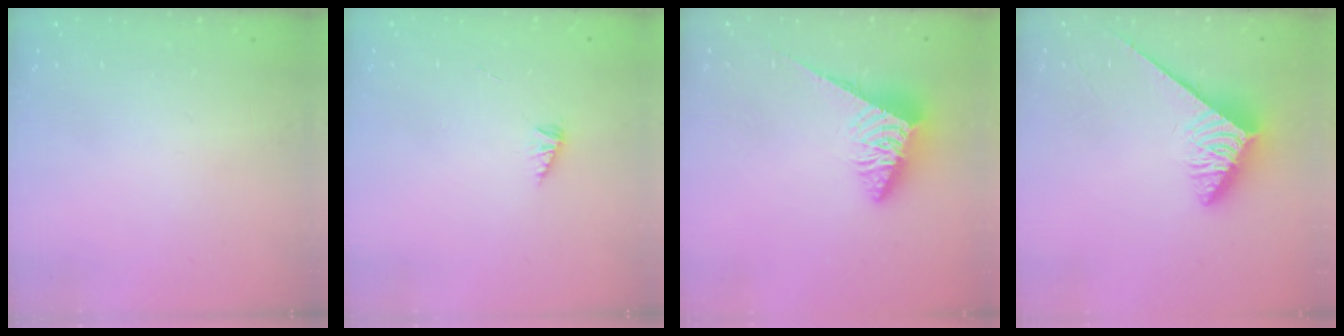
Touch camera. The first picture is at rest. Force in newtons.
{"total": 2.2, "press": 2.2, "slide": 0.5}
{"total": 6.8, "press": 6.8, "slide": 0.4}
{"total": 3.9, "press": 3.9, "slide": 0.6}